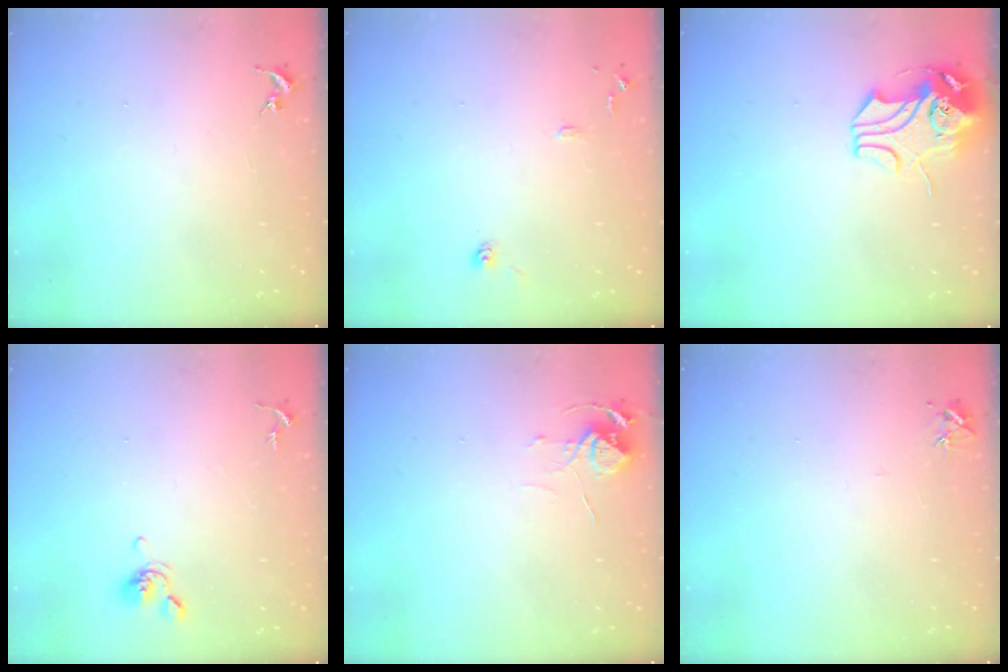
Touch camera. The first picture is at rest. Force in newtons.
{"total": 8.8, "press": 8.8, "slide": 0.8}
{"total": 9.9, "press": 9.8, "slide": 1.6}
{"total": 6.2, "press": 6.1, "slide": 1.1}
{"total": 6.1, "press": 6.1, "slide": 0.4}
{"total": 3.4, "press": 3.3, "slide": 0.5}